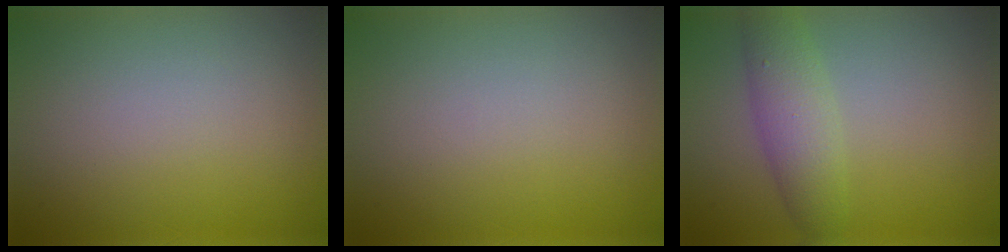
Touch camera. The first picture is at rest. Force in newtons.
{"total": 0.0}
{"total": 3.8, "press": 3.8, "slide": 0.1}